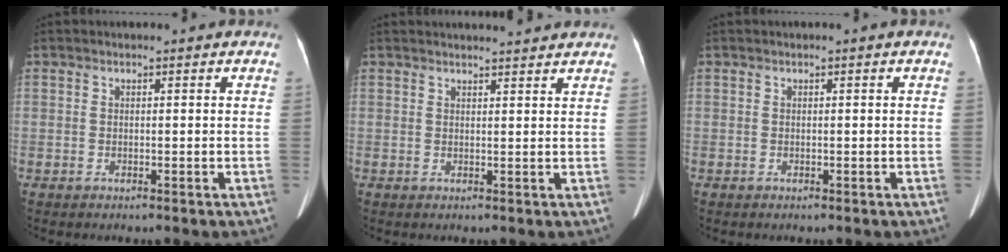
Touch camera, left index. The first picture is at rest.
{"total": 4.6, "force": [4.4, 0.0, 1.2], "torque": [-0.018, 0.015, 0.052]}
{"total": 0.0}